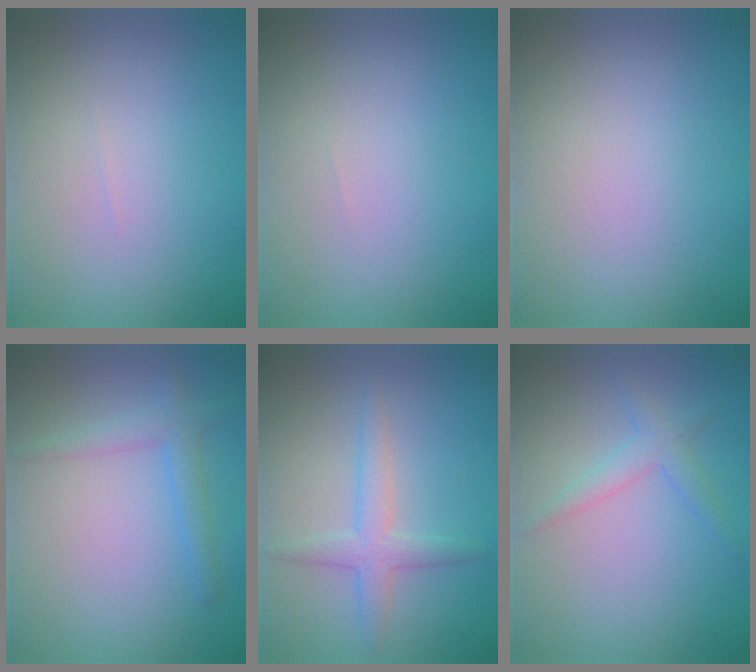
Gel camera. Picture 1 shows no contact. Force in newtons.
{"total": 0.0}
{"total": 0.0}
{"total": 2.2, "press": 2.2, "slide": 0.0}
{"total": 2.6, "press": 2.6, "slide": 0.1}
{"total": 1.9, "press": 1.9, "slide": 0.2}